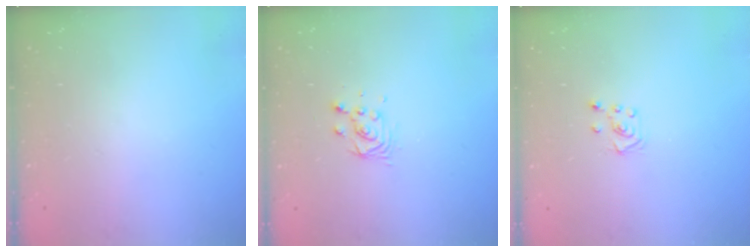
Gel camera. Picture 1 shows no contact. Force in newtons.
{"total": 4.1, "press": 4.1, "slide": 0.4}
{"total": 3.2, "press": 3.2, "slide": 0.4}